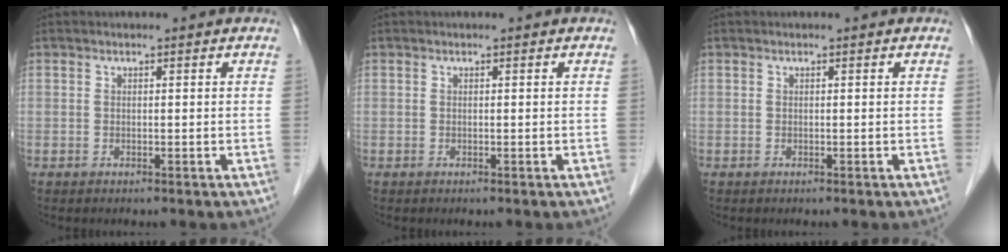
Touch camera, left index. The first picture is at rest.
{"total": 0.0}
{"total": 0.0}